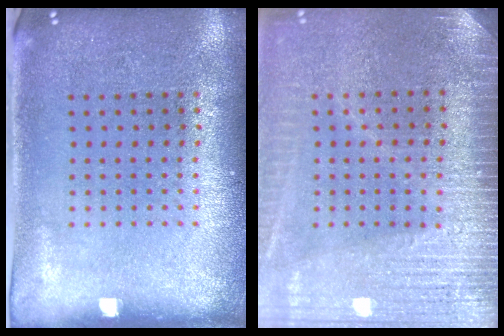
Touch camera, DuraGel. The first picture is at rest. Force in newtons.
{"total": 3.5, "press": 3.1, "slide": 1.7}